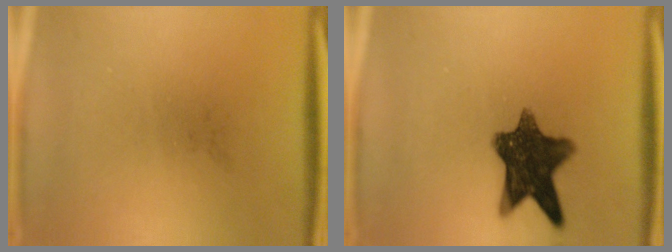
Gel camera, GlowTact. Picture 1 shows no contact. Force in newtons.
{"total": 10.8}